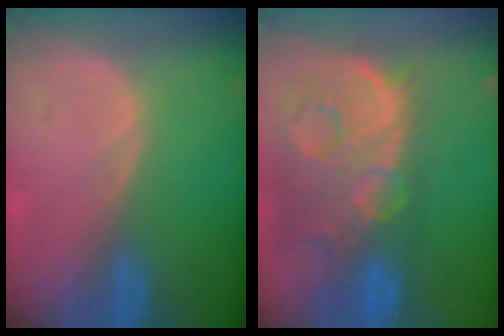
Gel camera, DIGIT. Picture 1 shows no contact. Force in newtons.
{"total": 14.1, "press": 11.5, "slide": 8.2}